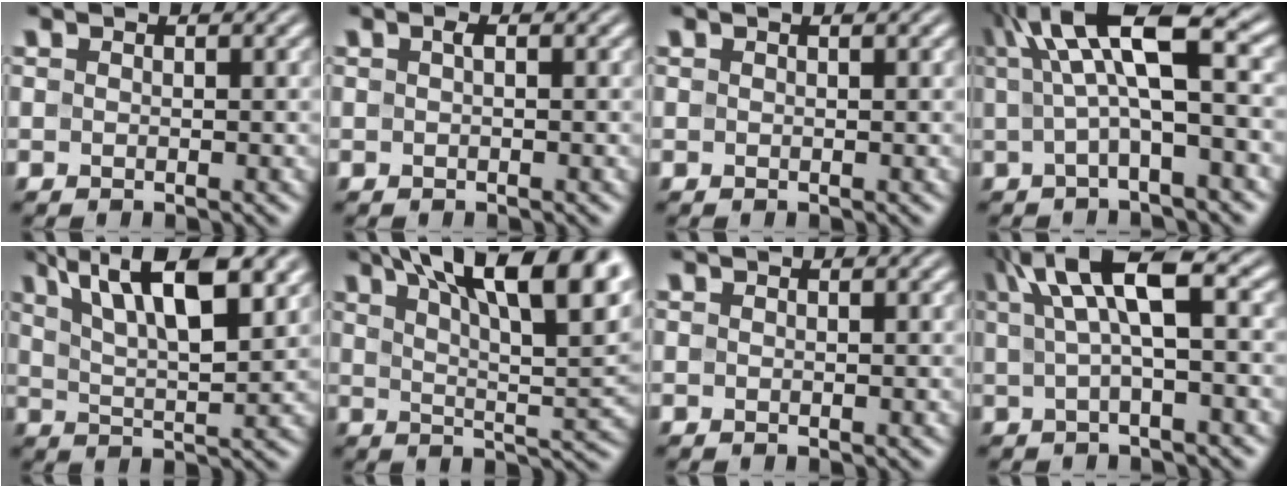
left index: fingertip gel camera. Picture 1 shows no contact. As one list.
[{"total": 0.6, "force": [0.1, 0.1, 0.6], "torque": [-0.015, 0.005, 0.003]}, {"total": 0.7, "force": [0.5, 0.1, 0.5], "torque": [-0.007, 0.007, 0.006]}, {"total": 8.2, "force": [2.1, 2.0, 7.7], "torque": [-0.131, 0.017, 0.027]}, {"total": 9.6, "force": [5.4, 3.0, 7.3], "torque": [-0.123, 0.017, 0.086]}, {"total": 15.2, "force": [8.5, 5.1, 11.5], "torque": [-0.146, 0.025, 0.113]}, {"total": 0.0}, {"total": 6.8, "force": [2.0, 1.8, 6.2], "torque": [-0.103, 0.017, 0.029]}]